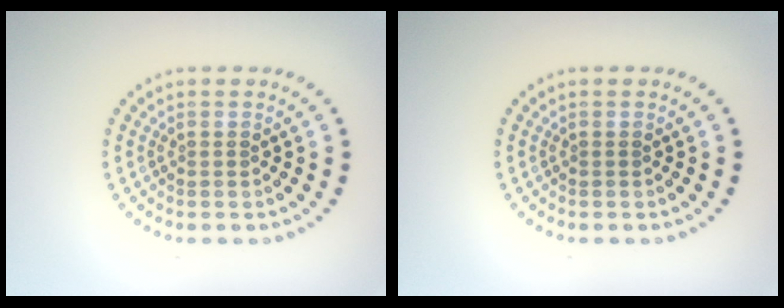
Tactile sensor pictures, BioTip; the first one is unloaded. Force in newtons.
{"total": 0.0}